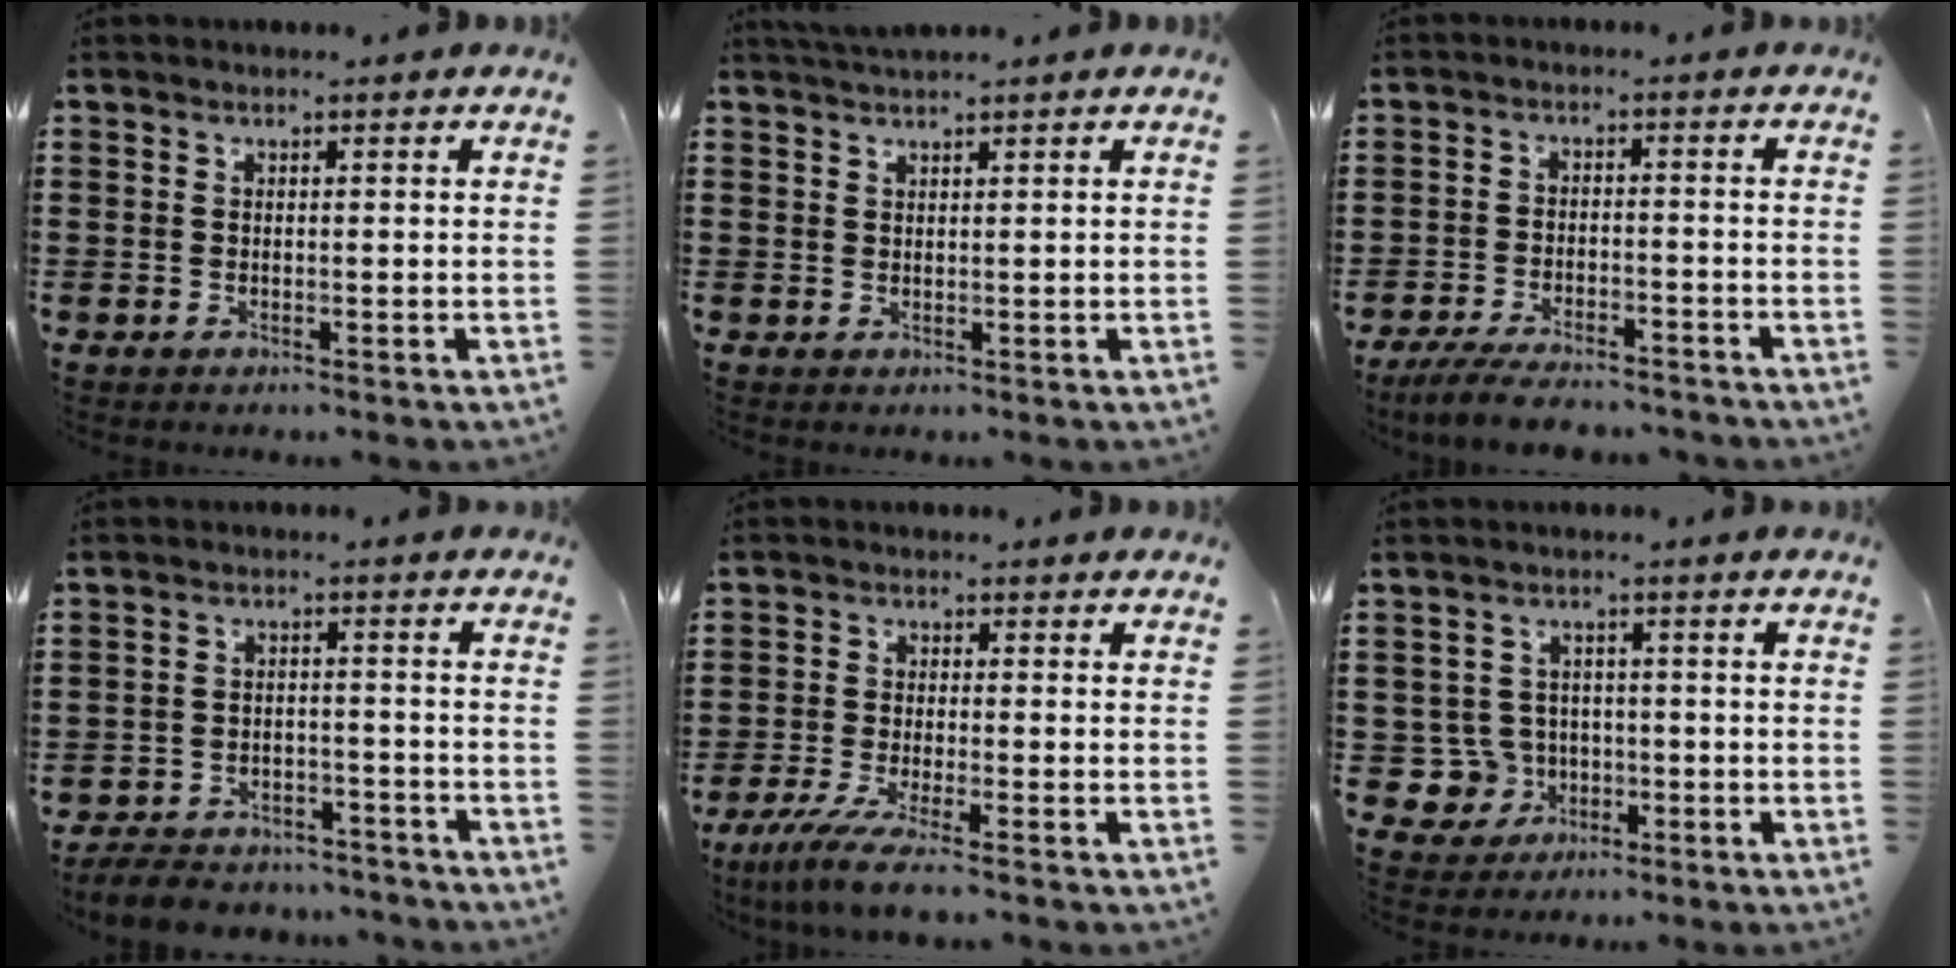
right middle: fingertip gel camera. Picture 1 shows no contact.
{"total": 1.4, "force": [1.4, -0.1, 0.4], "torque": [-0.011, 0.000, 0.026]}
{"total": 5.3, "force": [-4.8, 0.7, 2.1], "torque": [-0.046, -0.005, -0.094]}
{"total": 5.1, "force": [-5.0, 0.8, 0.7], "torque": [-0.014, 0.008, -0.101]}
{"total": 5.4, "force": [-4.1, 0.0, 3.5], "torque": [-0.087, -0.025, -0.082]}
{"total": 5.3, "force": [-1.4, 4.9, 1.7], "torque": [-0.066, 0.004, -0.029]}